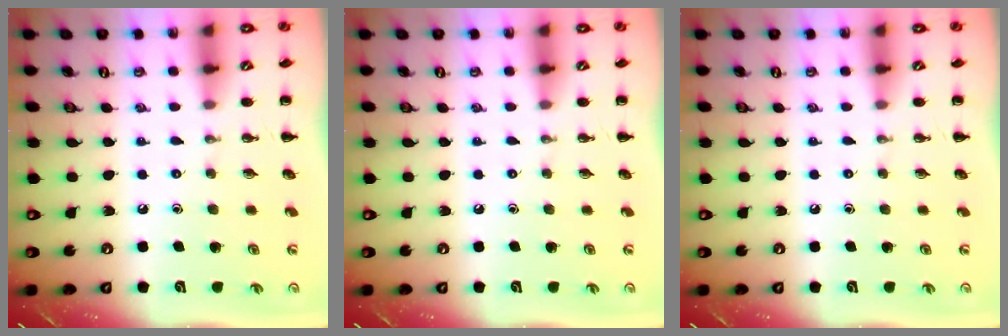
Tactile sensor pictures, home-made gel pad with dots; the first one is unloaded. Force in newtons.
{"total": 0.0}
{"total": 0.0}